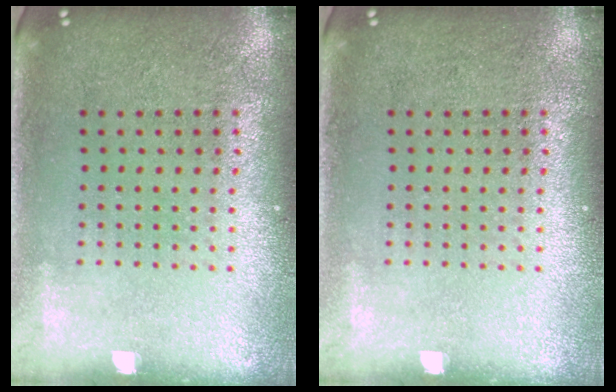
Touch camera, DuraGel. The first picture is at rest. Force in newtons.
{"total": 0.0}